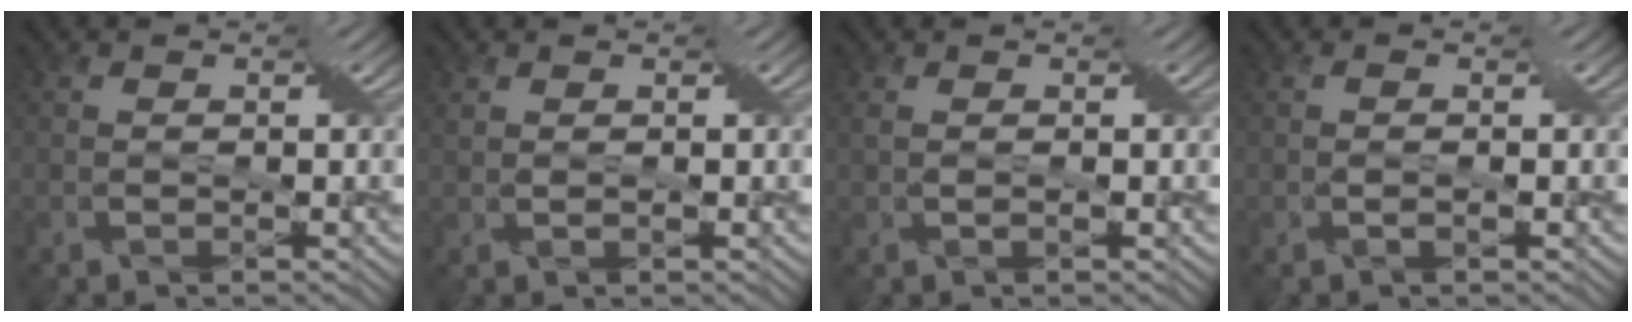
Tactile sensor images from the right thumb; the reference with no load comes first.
{"total": 1.3, "force": [0.6, 0.6, 0.9], "torque": [-0.022, 0.001, 0.015]}
{"total": 1.8, "force": [0.2, 0.8, 1.7], "torque": [-0.034, 0.000, 0.004]}
{"total": 1.2, "force": [-0.2, 0.3, 1.2], "torque": [-0.023, -0.001, -0.003]}